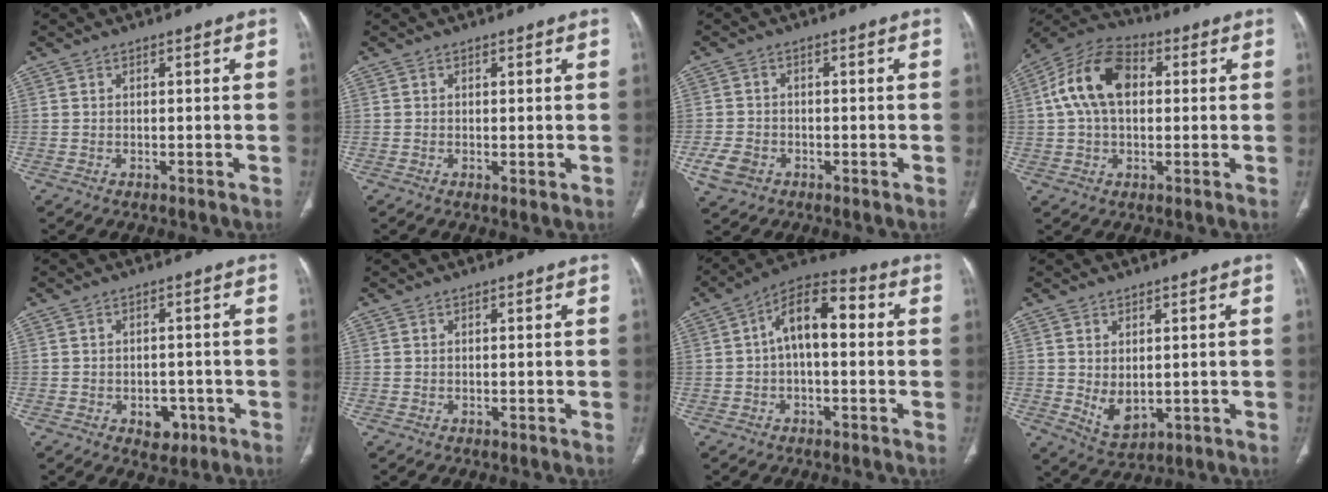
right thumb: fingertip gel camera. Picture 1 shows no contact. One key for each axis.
{"total": 0.9, "fx": 0.0, "fy": 0.4, "fz": 0.8, "tx": -0.018, "ty": -0.006, "tz": 0.000}
{"total": 4.7, "fx": -1.9, "fy": 3.7, "fz": 2.2, "tx": -0.041, "ty": 0.009, "tz": -0.029}
{"total": 13.8, "fx": 2.3, "fy": 8.8, "fz": 10.4, "tx": -0.193, "ty": 0.029, "tz": 0.032}
{"total": 4.4, "fx": -1.8, "fy": 3.1, "fz": 2.4, "tx": -0.013, "ty": 0.008, "tz": -0.016}
{"total": 0.0}
{"total": 11.0, "fx": 0.8, "fy": 5.7, "fz": 9.3, "tx": -0.142, "ty": 0.039, "tz": 0.001}
{"total": 5.4, "fx": 0.2, "fy": 3.3, "fz": 4.3, "tx": -0.067, "ty": -0.012, "tz": 0.023}